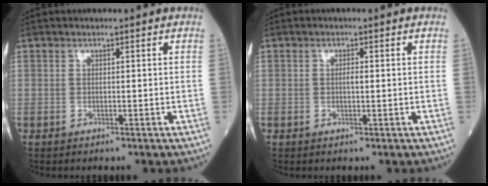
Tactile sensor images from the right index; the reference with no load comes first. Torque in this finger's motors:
{"motor_torque": [-0.03, 0.00, 0.01, 0.00]}